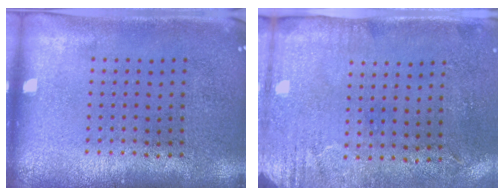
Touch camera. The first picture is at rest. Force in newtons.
{"total": 3.0, "press": 2.4, "slide": 1.8}